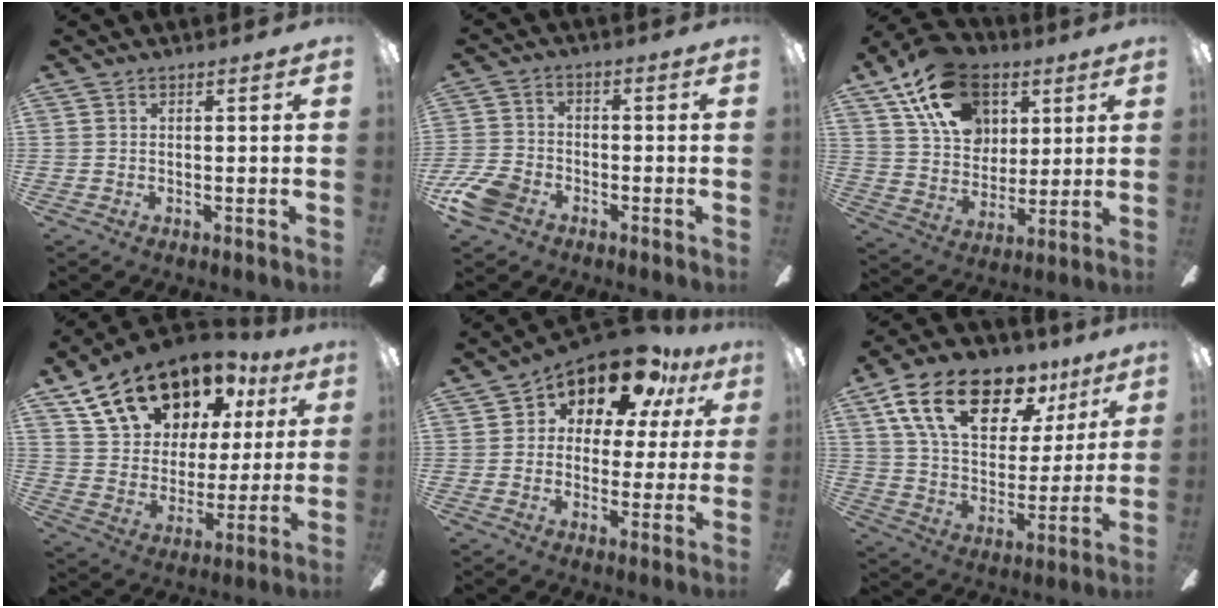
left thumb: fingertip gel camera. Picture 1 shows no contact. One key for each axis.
{"total": 8.4, "fx": -5.0, "fy": 5.4, "fz": 4.1, "tx": -0.091, "ty": 0.029, "tz": -0.095}
{"total": 19.7, "fx": 10.1, "fy": 13.4, "fz": 10.2, "tx": -0.172, "ty": -0.030, "tz": 0.191}
{"total": 19.8, "fx": 13.4, "fy": 11.8, "fz": 8.4, "tx": -0.156, "ty": -0.067, "tz": 0.249}
{"total": 14.0, "fx": 9.8, "fy": 7.0, "fz": 7.0, "tx": -0.122, "ty": -0.062, "tz": 0.175}
{"total": 21.5, "fx": 12.5, "fy": 11.9, "fz": 12.9, "tx": -0.220, "ty": -0.056, "tz": 0.221}